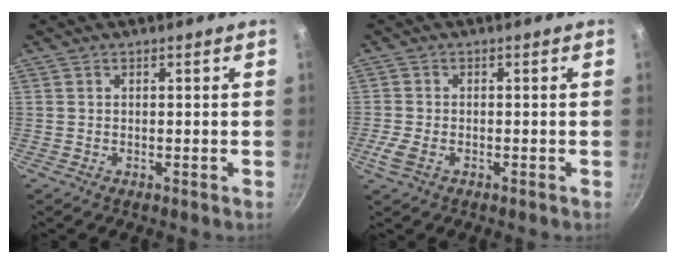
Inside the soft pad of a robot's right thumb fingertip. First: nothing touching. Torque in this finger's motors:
{"motor_torque": [0.18, -0.16, 0.05, 0.01, 0.00]}